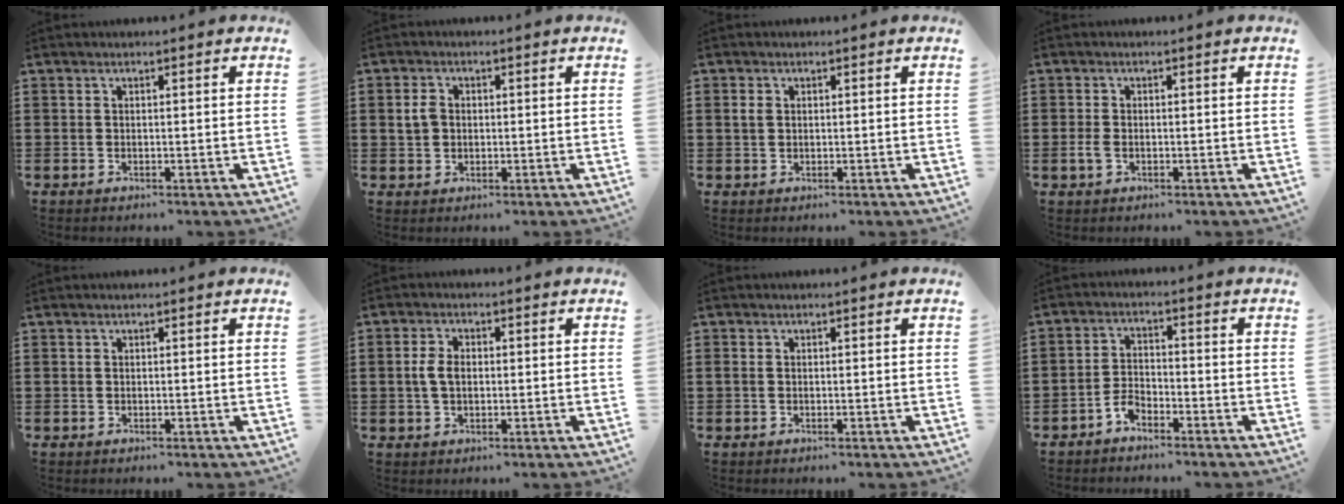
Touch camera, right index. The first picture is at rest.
{"total": 2.6, "force": [0.3, 2.0, 1.7], "torque": [-0.046, 0.006, 0.002]}
{"total": 1.3, "force": [0.3, 1.0, 0.8], "torque": [-0.019, 0.006, 0.006]}
{"total": 1.7, "force": [-0.5, 1.0, 1.3], "torque": [-0.043, -0.008, -0.013]}
{"total": 0.0}
{"total": 3.6, "force": [0.2, 2.1, 2.8], "torque": [-0.073, 0.003, -0.002]}
{"total": 0.7, "force": [-0.1, 0.6, 0.4], "torque": [-0.017, 0.001, -0.006]}
{"total": 3.1, "force": [-2.6, 1.4, 1.1], "torque": [-0.034, 0.004, -0.055]}